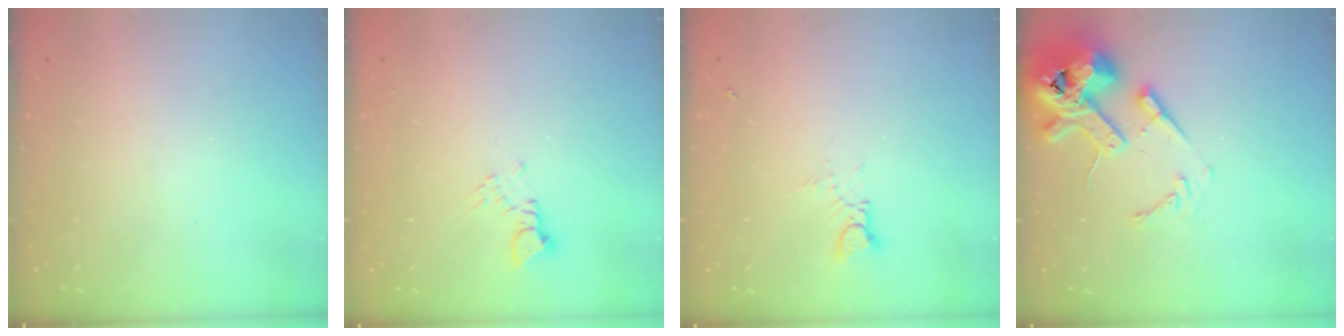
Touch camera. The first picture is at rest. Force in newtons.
{"total": 2.5, "press": 2.5, "slide": 0.1}
{"total": 3.0, "press": 2.9, "slide": 0.3}
{"total": 15.3, "press": 15.2, "slide": 1.9}